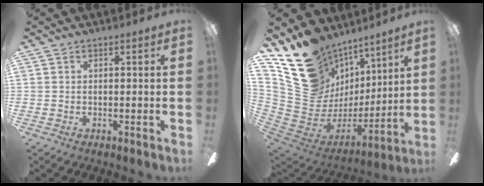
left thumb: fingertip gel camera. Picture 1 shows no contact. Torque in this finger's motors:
{"motor_torque": [3.05, 1.77, 1.00, -1.77, 0.53]}